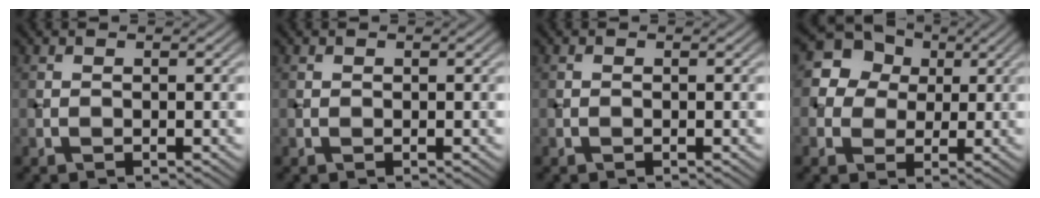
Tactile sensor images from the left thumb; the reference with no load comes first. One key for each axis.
{"total": 0.0}
{"total": 0.0}
{"total": 12.4, "fx": 4.1, "fy": 10.8, "fz": 4.3, "tx": -0.152, "ty": 0.031, "tz": 0.061}